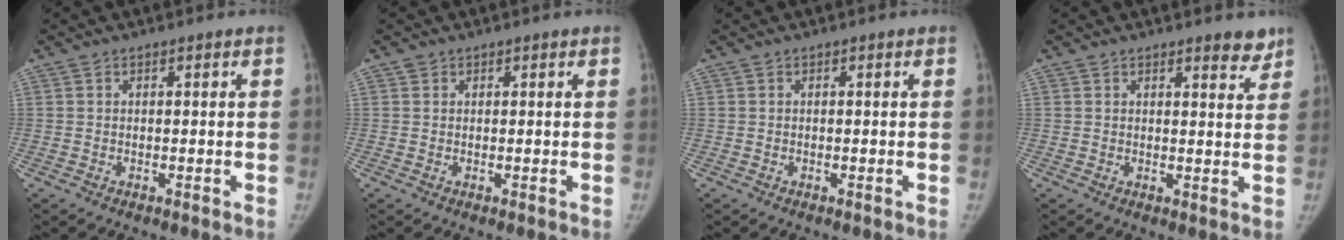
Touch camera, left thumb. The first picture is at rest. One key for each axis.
{"total": 0.6, "fx": 0.3, "fy": 0.5, "fz": 0.0, "tx": 0.005, "ty": -0.001, "tz": 0.003}
{"total": 0.0}
{"total": 3.3, "fx": 2.7, "fy": 1.0, "fz": 1.7, "tx": -0.003, "ty": -0.018, "tz": 0.031}